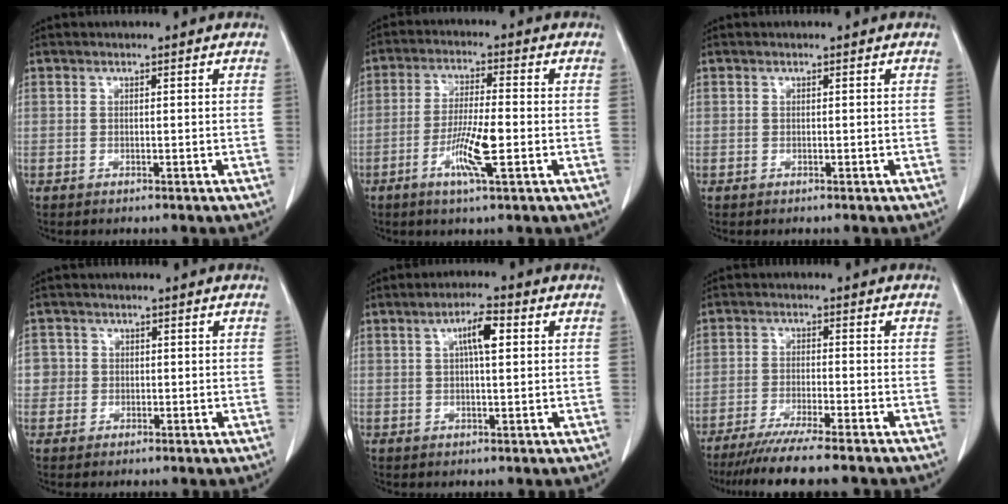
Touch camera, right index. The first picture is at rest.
{"total": 7.7, "force": [-2.6, 0.4, 7.3], "torque": [-0.139, -0.009, -0.050]}
{"total": 0.0}
{"total": 2.9, "force": [0.2, 2.9, 0.0], "torque": [0.017, 0.008, 0.002]}
{"total": 4.9, "force": [1.4, 0.9, 4.6], "torque": [-0.084, 0.009, 0.024]}
{"total": 10.3, "force": [-8.6, -0.4, 5.6], "torque": [-0.074, -0.028, -0.135]}